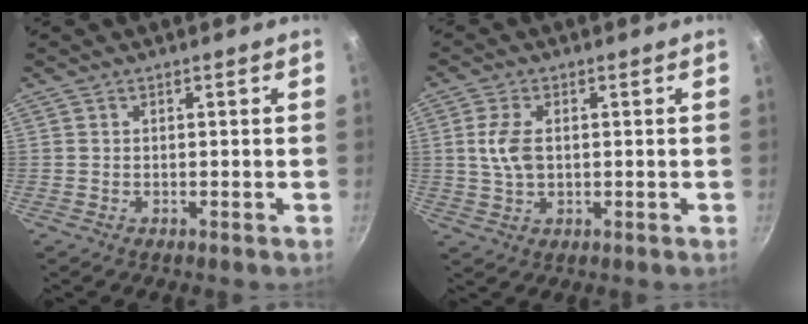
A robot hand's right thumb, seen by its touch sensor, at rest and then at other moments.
{"total": 5.8, "force": [0.7, 3.5, 4.6], "torque": [-0.091, 0.003, 0.012]}